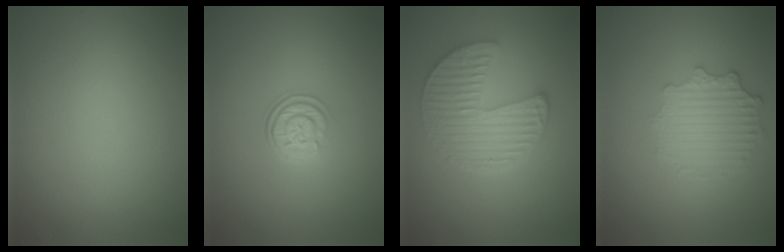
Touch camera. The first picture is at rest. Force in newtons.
{"total": 3.1, "press": 2.4, "slide": 1.9}
{"total": 5.2, "press": 4.4, "slide": 2.8}
{"total": 2.6, "press": 2.5, "slide": 0.9}